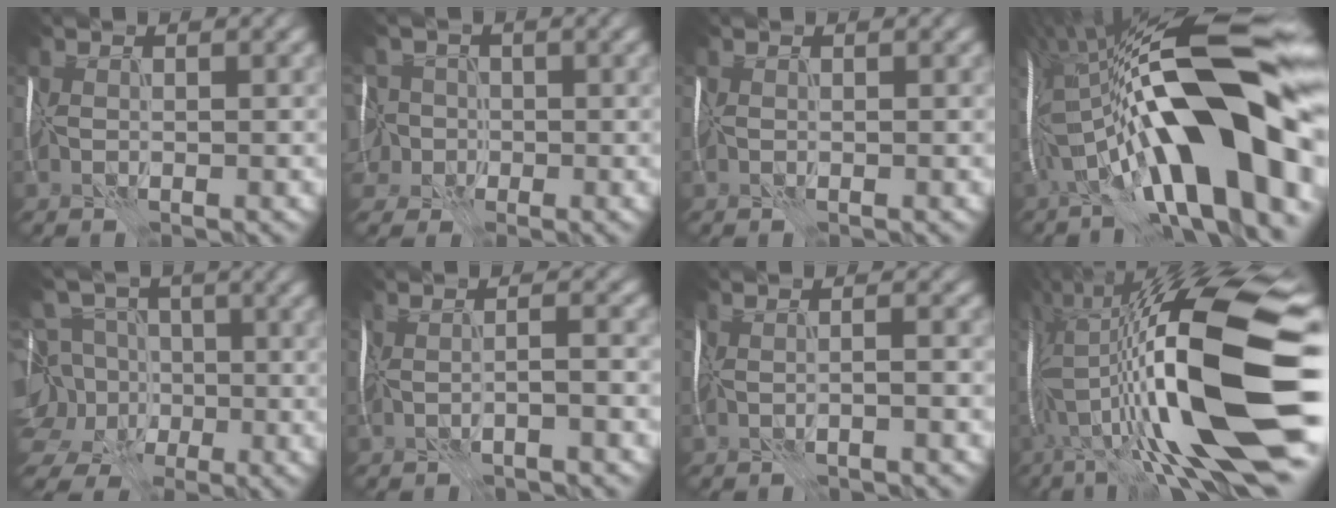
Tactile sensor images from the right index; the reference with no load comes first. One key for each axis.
{"total": 8.3, "fx": -2.6, "fy": 6.7, "fz": 4.1, "tx": -0.067, "ty": 0.001, "tz": -0.068}
{"total": 0.0}
{"total": 20.4, "fx": -2.8, "fy": 6.3, "fz": 19.1, "tx": -0.329, "ty": 0.024, "tz": -0.056}
{"total": 12.4, "fx": -1.2, "fy": 10.9, "fz": 5.8, "tx": -0.125, "ty": 0.017, "tz": -0.051}
{"total": 2.7, "fx": -1.5, "fy": 0.4, "fz": 2.2, "tx": -0.033, "ty": 0.004, "tz": -0.025}
{"total": 2.0, "fx": -1.3, "fy": 0.3, "fz": 1.5, "tx": -0.017, "ty": 0.005, "tz": -0.016}
{"total": 19.4, "fx": -0.2, "fy": 4.8, "fz": 18.8, "tx": -0.328, "ty": 0.027, "tz": -0.006}